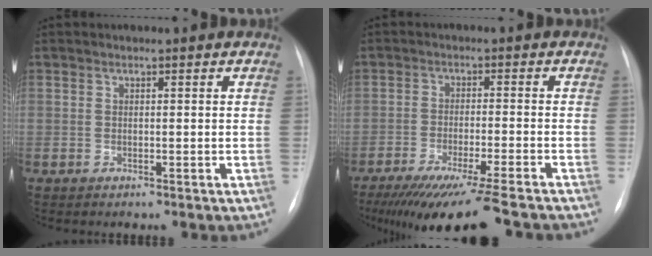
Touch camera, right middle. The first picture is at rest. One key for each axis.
{"total": 16.1, "fx": -13.6, "fy": -0.2, "fz": 8.7, "tx": -0.120, "ty": -0.048, "tz": -0.202}